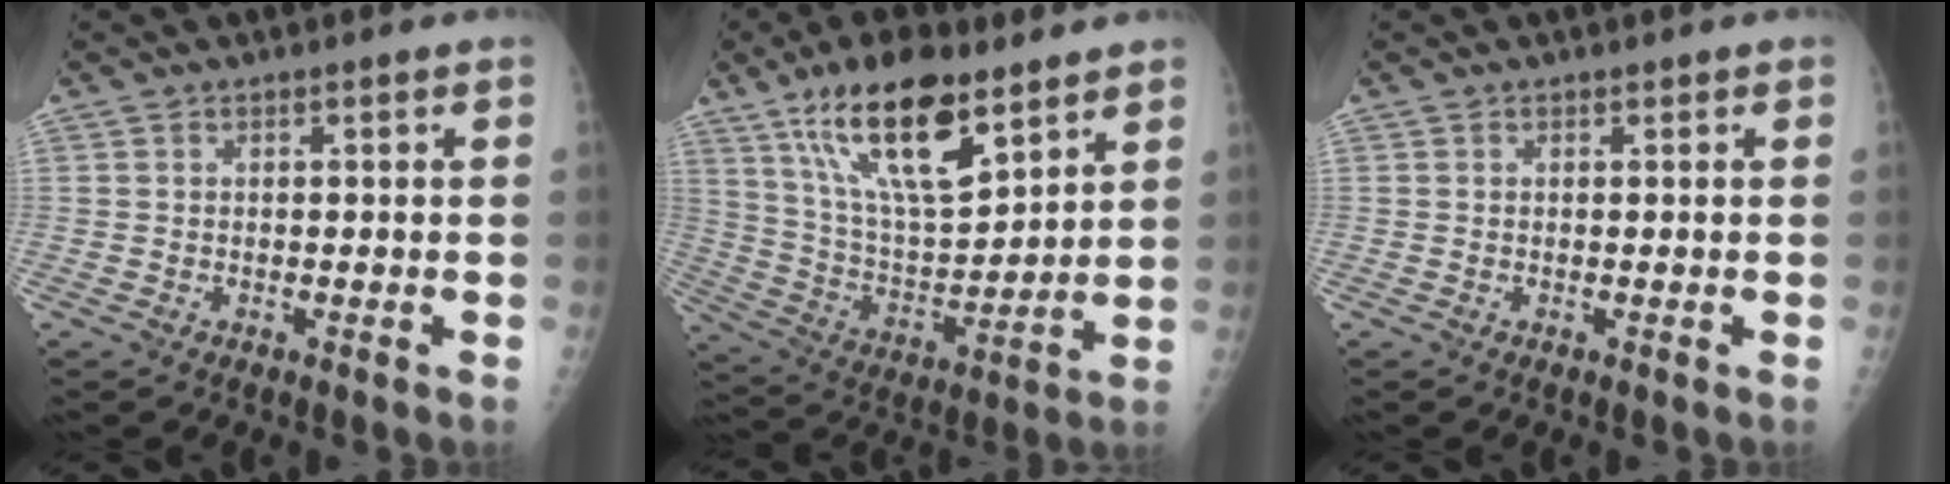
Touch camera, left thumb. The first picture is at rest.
{"total": 18.6, "force": [11.4, 7.2, 12.8], "torque": [-0.196, -0.053, 0.213]}
{"total": 0.0}